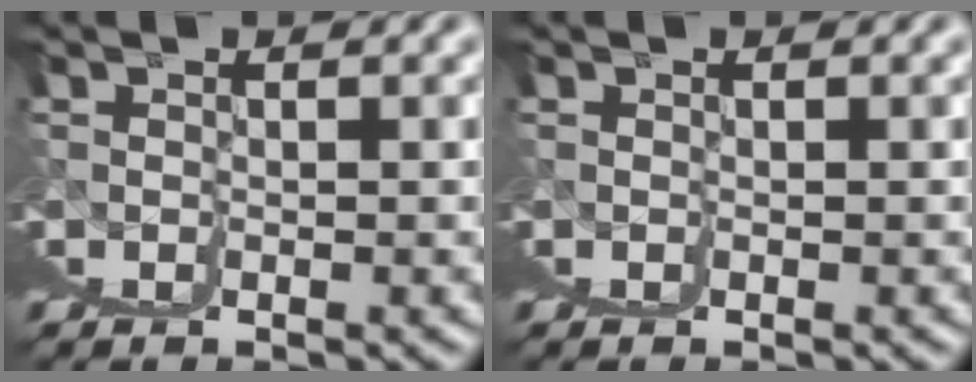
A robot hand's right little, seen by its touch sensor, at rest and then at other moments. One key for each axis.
{"total": 0.0}